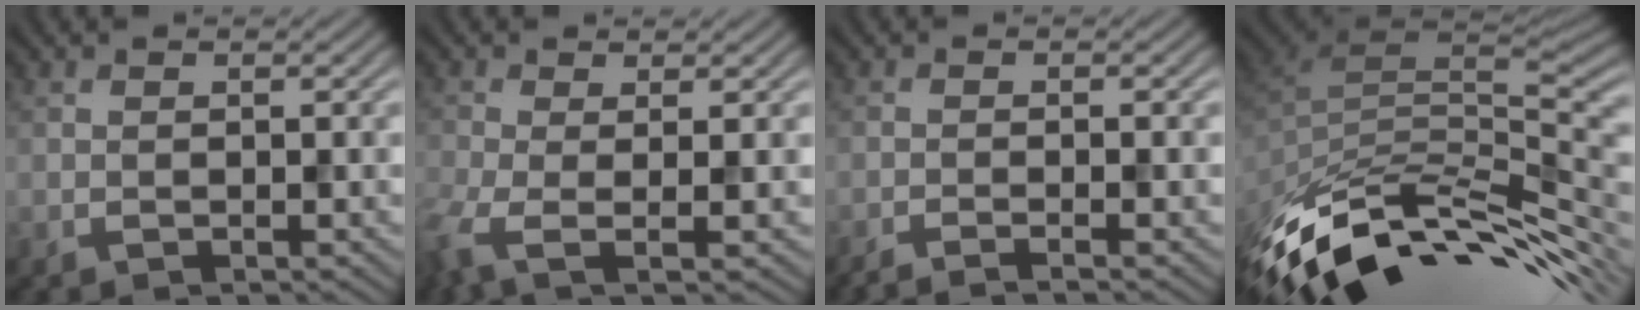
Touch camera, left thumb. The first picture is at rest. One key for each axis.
{"total": 4.3, "fx": -1.6, "fy": 1.4, "fz": 3.7, "tx": -0.091, "ty": -0.013, "tz": -0.030}
{"total": 2.7, "fx": -1.8, "fy": 0.5, "fz": 1.9, "tx": -0.011, "ty": 0.001, "tz": -0.044}
{"total": 12.7, "fx": -7.3, "fy": 5.9, "fz": 8.6, "tx": -0.191, "ty": -0.012, "tz": -0.111}